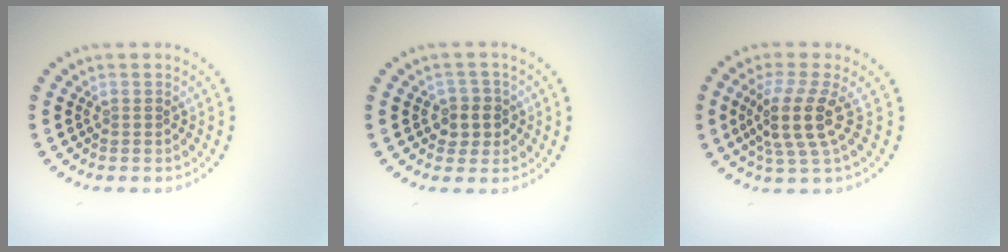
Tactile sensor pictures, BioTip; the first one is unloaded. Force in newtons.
{"total": 2.3, "press": 2.2, "slide": 0.9}
{"total": 4.0, "press": 3.0, "slide": 2.6}